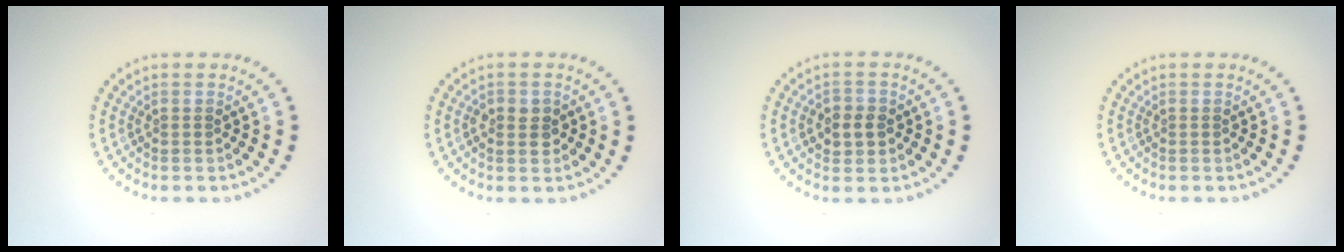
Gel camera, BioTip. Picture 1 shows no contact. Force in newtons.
{"total": 1.9, "press": 1.9, "slide": 0.2}
{"total": 2.4, "press": 2.4, "slide": 0.5}
{"total": 0.0}